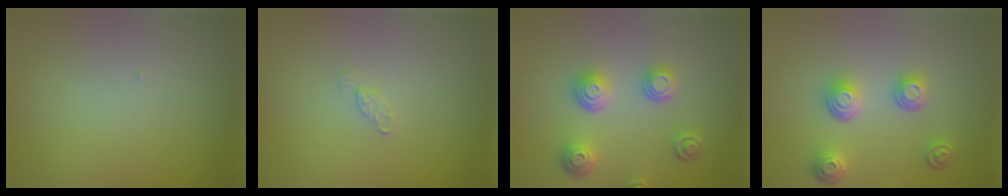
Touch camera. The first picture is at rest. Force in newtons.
{"total": 0.9, "press": 0.8, "slide": 0.2}
{"total": 3.9, "press": 3.3, "slide": 2.2}
{"total": 3.6, "press": 2.9, "slide": 2.1}